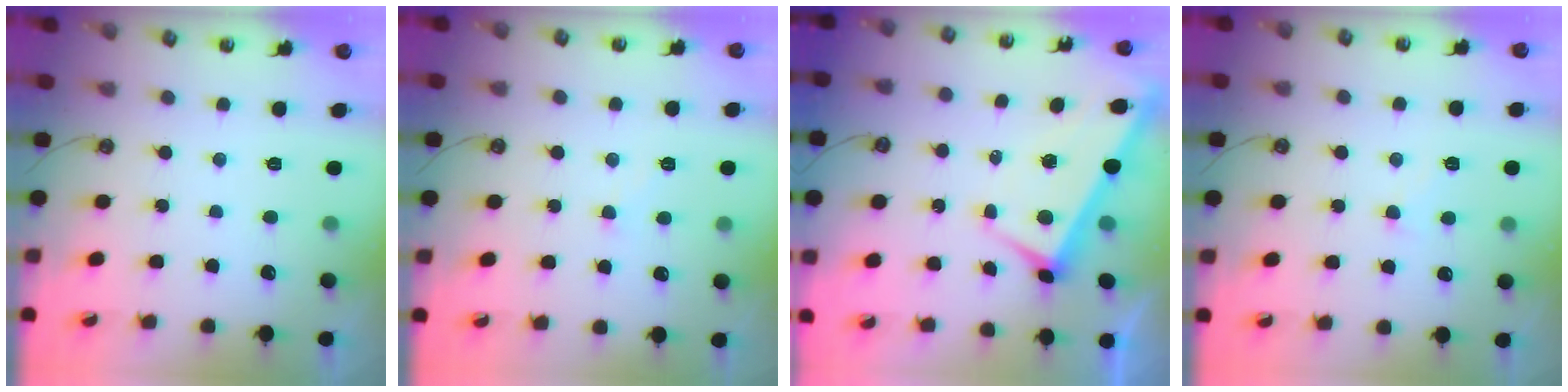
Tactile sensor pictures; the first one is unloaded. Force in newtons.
{"total": 1.1, "press": 1.0, "slide": 0.4}
{"total": 2.9, "press": 2.8, "slide": 0.9}
{"total": 0.9, "press": 0.7, "slide": 0.5}